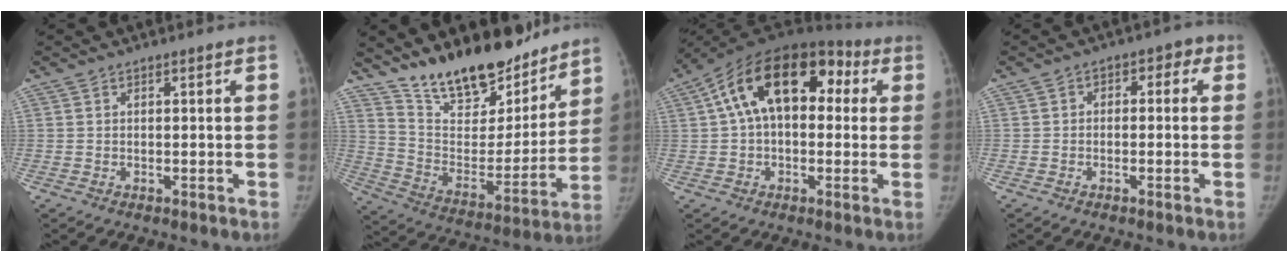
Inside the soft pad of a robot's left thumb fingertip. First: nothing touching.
{"total": 21.1, "force": [17.3, 8.0, 9.1], "torque": [-0.107, -0.106, 0.294]}
{"total": 18.7, "force": [4.3, 11.3, 14.3], "torque": [-0.199, 0.043, 0.052]}
{"total": 3.8, "force": [-0.1, 2.9, 2.4], "torque": [-0.001, 0.018, -0.016]}